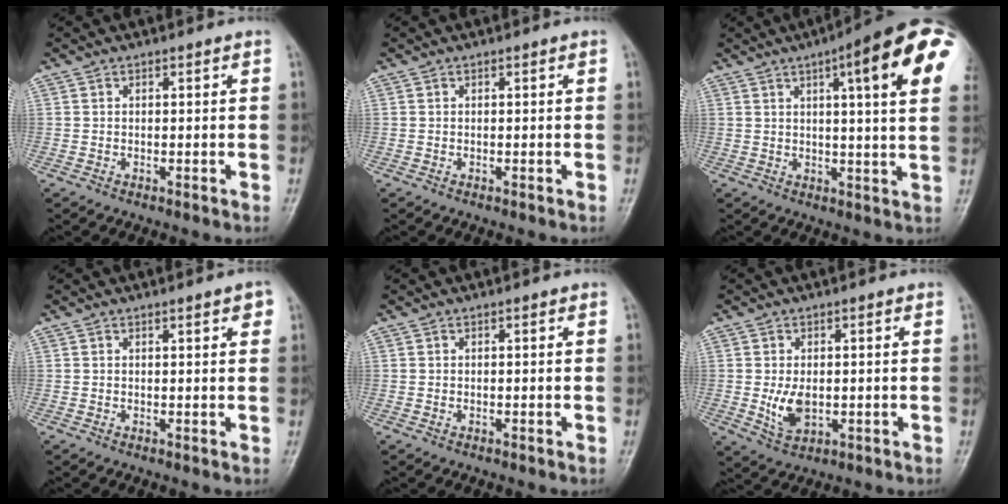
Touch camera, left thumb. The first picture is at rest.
{"total": 0.0}
{"total": 18.7, "force": [7.0, 3.5, 16.9], "torque": [-0.210, -0.004, 0.082]}
{"total": 2.3, "force": [1.4, 0.5, 1.8], "torque": [-0.018, -0.005, 0.016]}
{"total": 0.0}
{"total": 5.1, "force": [-0.3, 3.4, 3.9], "torque": [-0.065, -0.011, 0.003]}